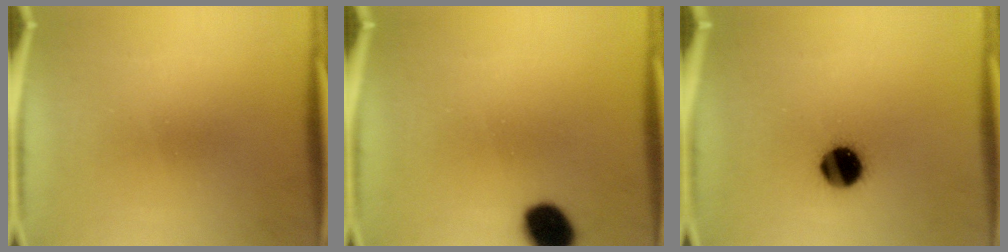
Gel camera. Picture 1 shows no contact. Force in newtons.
{"total": 9.1}
{"total": 10.4}